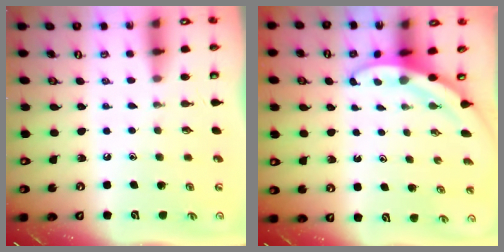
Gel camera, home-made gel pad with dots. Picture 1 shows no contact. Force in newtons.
{"total": 3.3, "press": 3.3, "slide": 0.1}